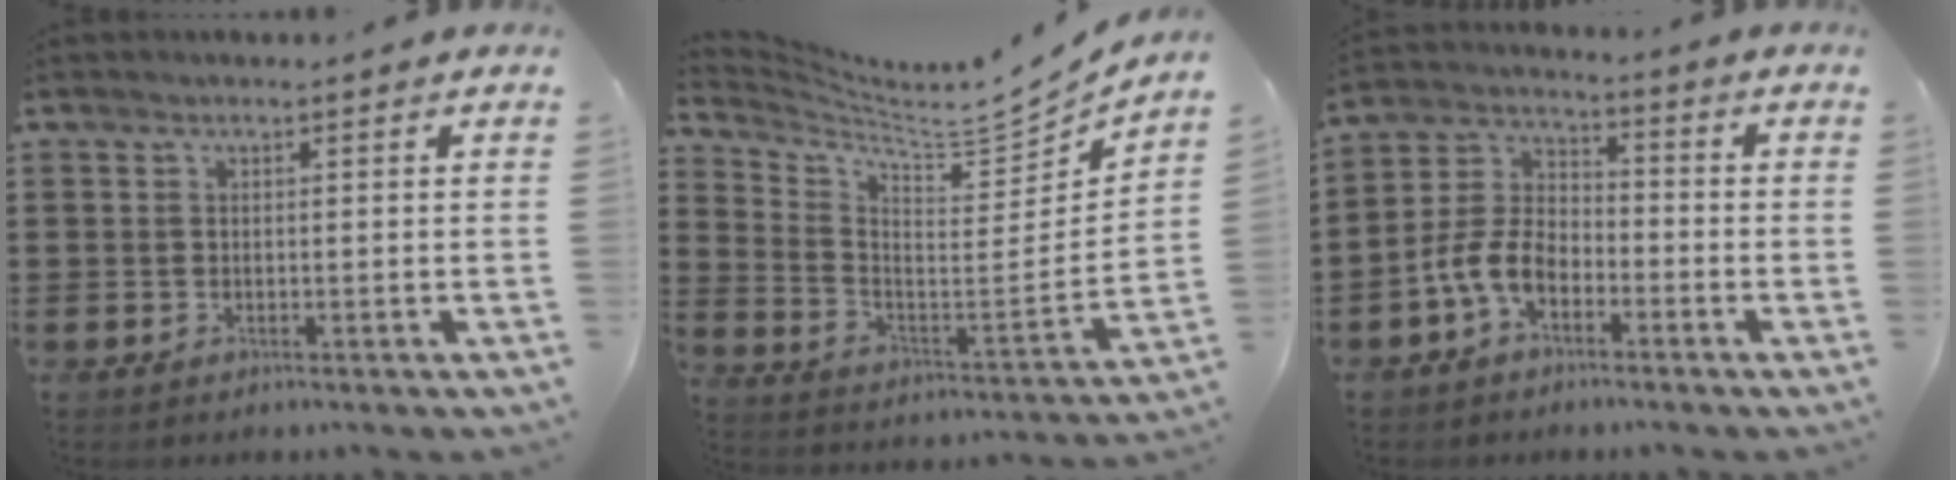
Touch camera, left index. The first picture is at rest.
{"total": 6.1, "force": [5.7, 1.1, 1.9], "torque": [-0.060, -0.059, 0.091]}
{"total": 6.9, "force": [-4.0, 3.8, 4.1], "torque": [-0.117, 0.001, -0.087]}